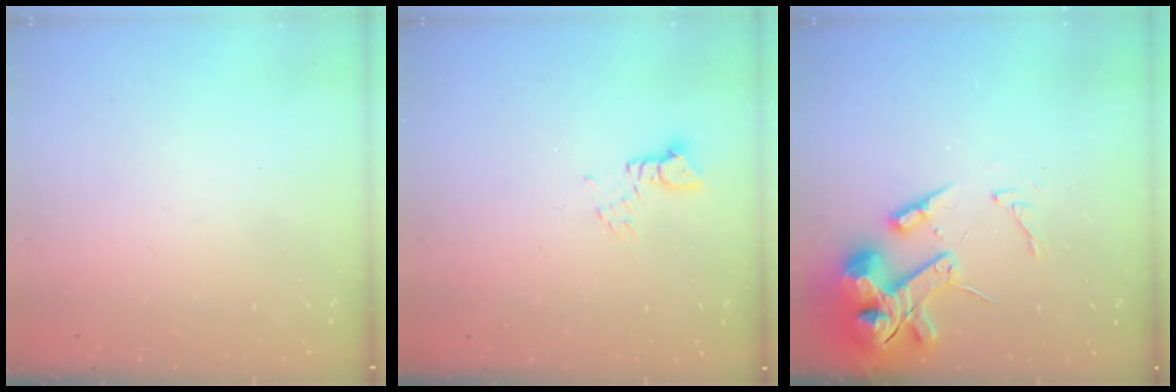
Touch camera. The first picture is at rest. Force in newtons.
{"total": 2.2, "press": 2.2, "slide": 0.3}
{"total": 14.6, "press": 14.4, "slide": 2.2}